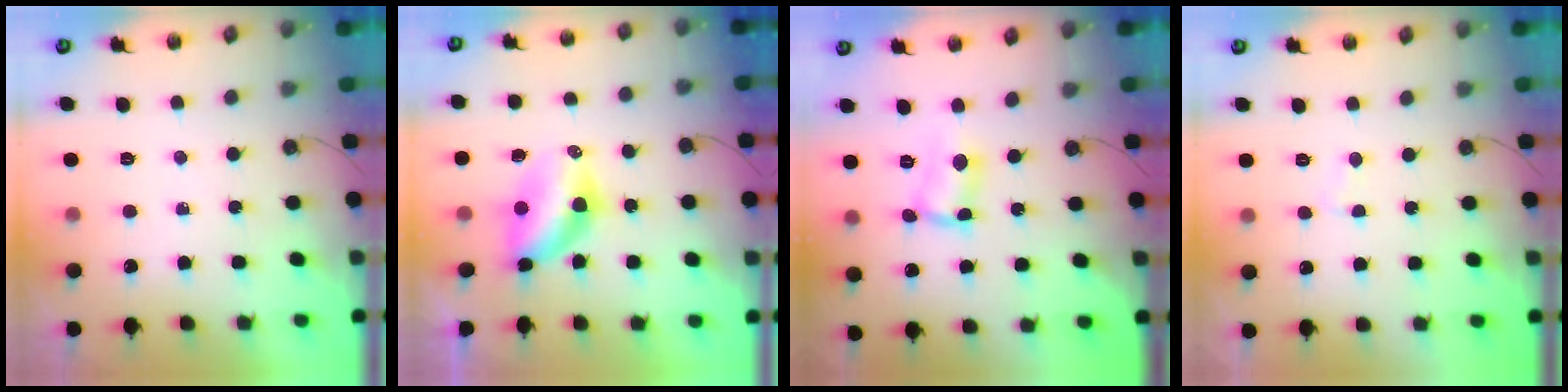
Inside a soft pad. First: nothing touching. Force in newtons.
{"total": 6.6, "press": 6.6, "slide": 0.8}
{"total": 2.9, "press": 2.9, "slide": 0.4}
{"total": 1.8, "press": 1.8, "slide": 0.1}